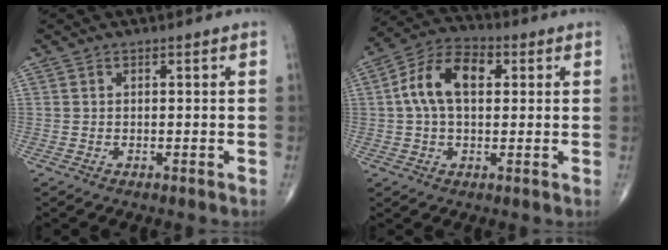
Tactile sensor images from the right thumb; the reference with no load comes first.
{"total": 11.0, "force": [1.9, 6.5, 8.7], "torque": [-0.158, 0.026, 0.027]}